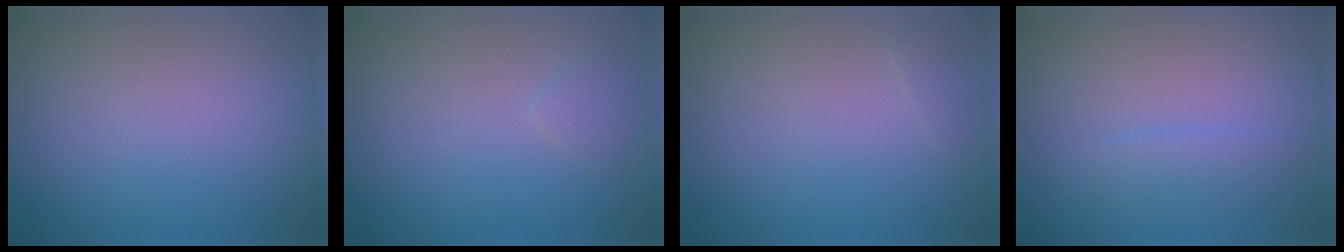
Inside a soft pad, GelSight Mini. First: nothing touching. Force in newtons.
{"total": 0.9, "press": 0.9, "slide": 0.0}
{"total": 0.5, "press": 0.5, "slide": 0.0}
{"total": 1.5, "press": 1.5, "slide": 0.0}